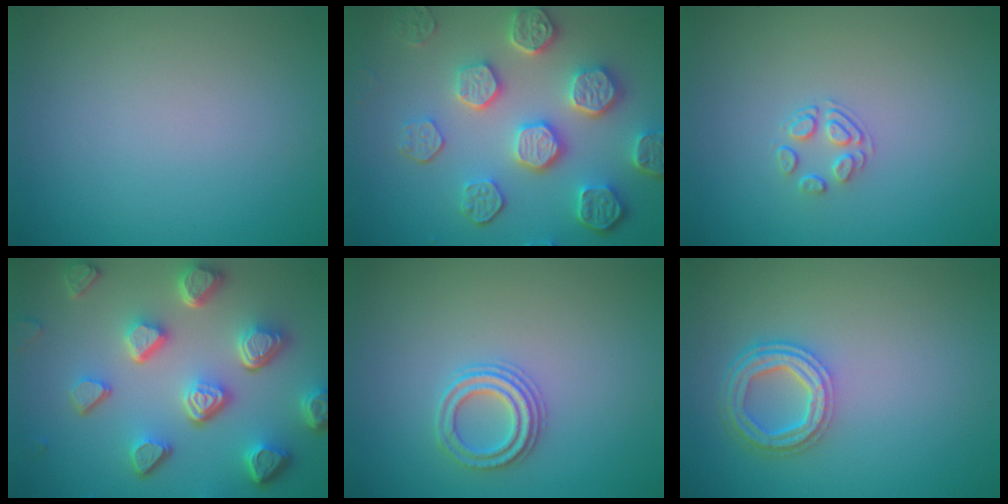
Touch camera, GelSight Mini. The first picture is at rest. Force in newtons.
{"total": 6.9, "press": 5.6, "slide": 4.1}
{"total": 1.7, "press": 1.0, "slide": 1.4}
{"total": 7.6, "press": 5.6, "slide": 5.2}
{"total": 2.3, "press": 2.2, "slide": 0.6}
{"total": 4.1, "press": 3.2, "slide": 2.6}